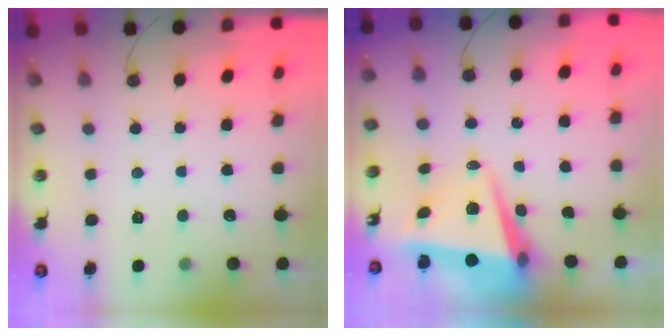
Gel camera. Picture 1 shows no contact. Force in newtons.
{"total": 8.3, "press": 8.2, "slide": 1.1}